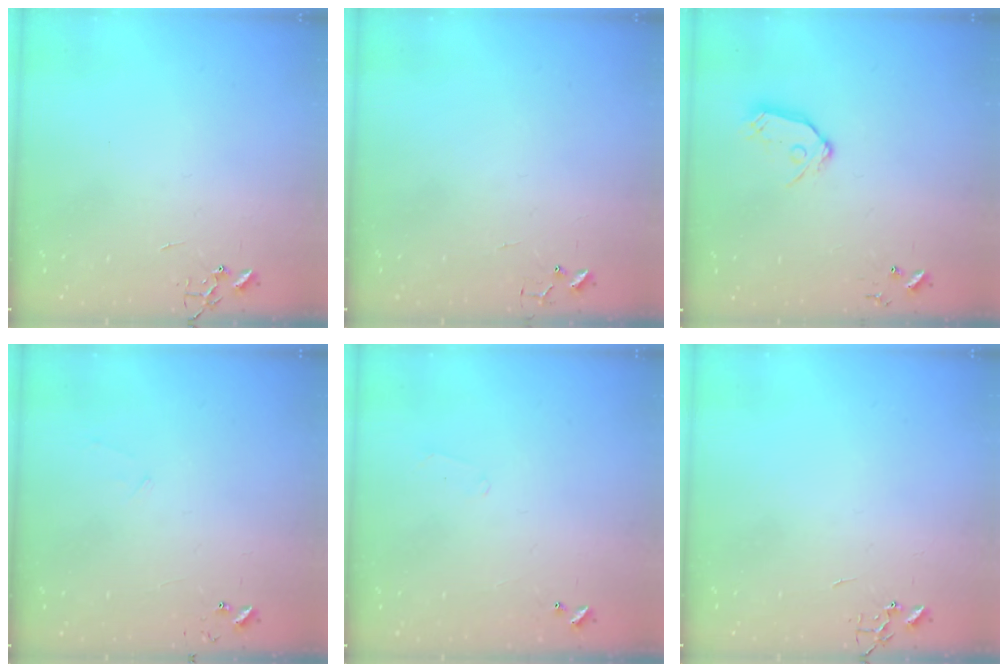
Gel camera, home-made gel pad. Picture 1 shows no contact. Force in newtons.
{"total": 4.9, "press": 4.8, "slide": 0.4}
{"total": 9.2, "press": 9.1, "slide": 0.8}
{"total": 5.4, "press": 5.4, "slide": 0.4}
{"total": 5.0, "press": 5.0, "slide": 0.9}
{"total": 0.0}